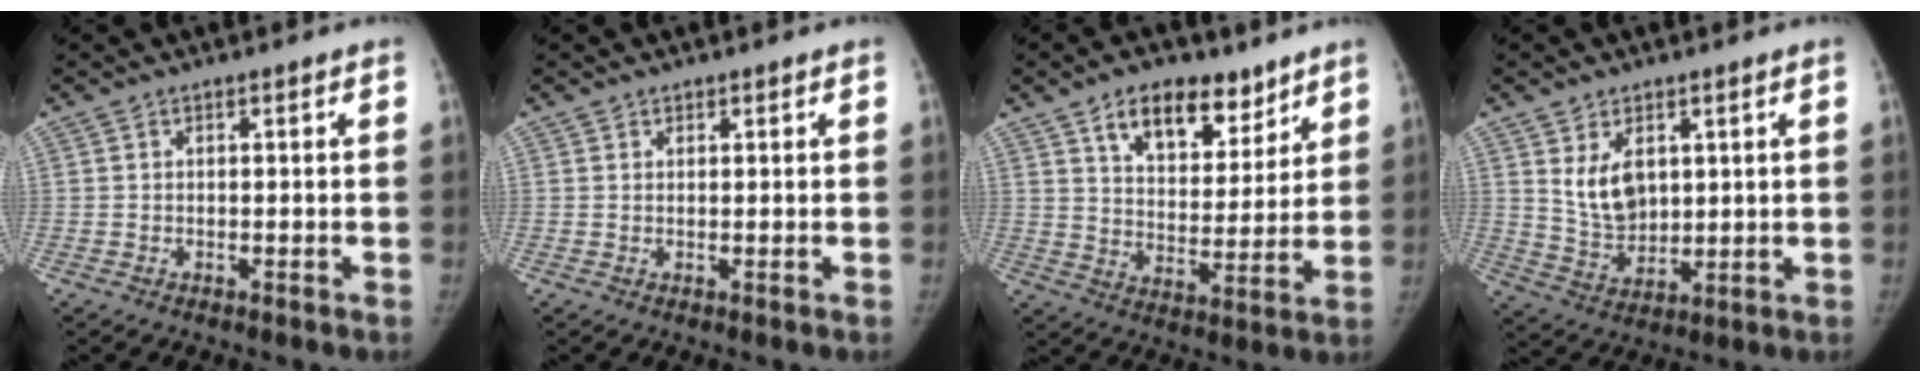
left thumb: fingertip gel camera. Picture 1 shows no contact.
{"total": 0.7, "force": [0.5, 0.4, 0.0], "torque": [0.005, -0.003, 0.006]}
{"total": 13.6, "force": [8.6, 7.5, 7.4], "torque": [-0.075, -0.049, 0.143]}
{"total": 7.9, "force": [2.8, 5.2, 5.2], "torque": [-0.071, -0.025, 0.067]}